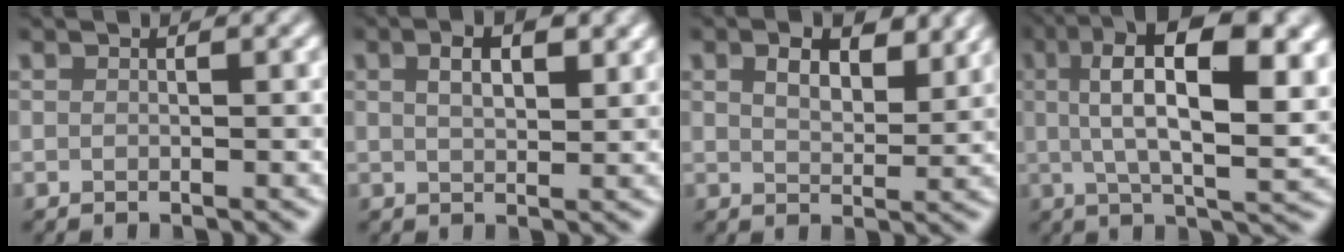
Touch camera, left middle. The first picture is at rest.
{"total": 3.4, "force": [1.4, 1.6, 2.7], "torque": [-0.048, 0.007, 0.025]}
{"total": 3.9, "force": [2.0, 2.0, 2.6], "torque": [-0.051, 0.001, 0.034]}
{"total": 12.4, "force": [3.1, 4.3, 11.2], "torque": [-0.176, 0.008, 0.046]}